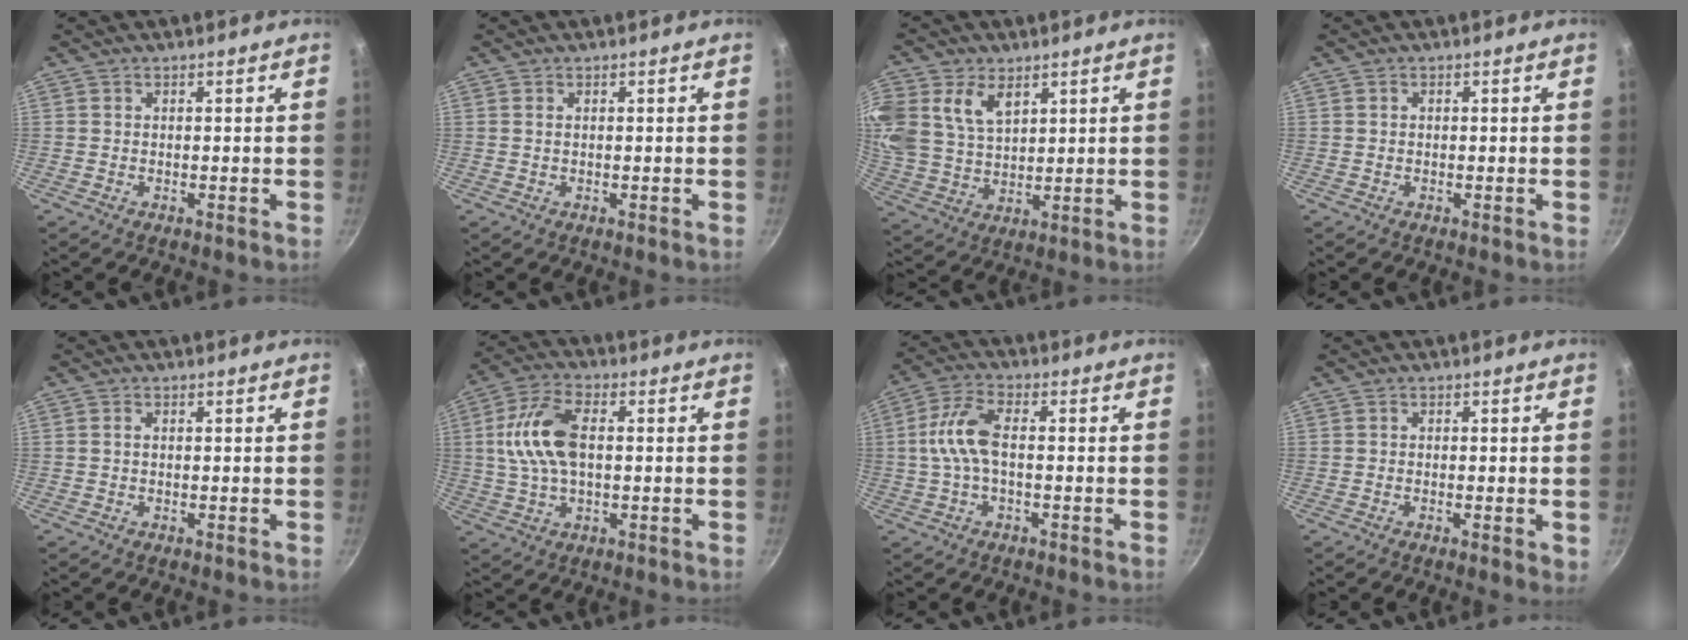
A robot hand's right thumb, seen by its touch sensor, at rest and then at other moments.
{"total": 0.6, "force": [0.2, 0.3, 0.4], "torque": [-0.008, 0.001, 0.004]}
{"total": 14.0, "force": [6.0, 9.4, 8.4], "torque": [-0.183, -0.005, 0.125]}
{"total": 0.6, "force": [0.1, 0.5, 0.3], "torque": [-0.003, 0.004, 0.002]}
{"total": 0.7, "force": [0.1, 0.5, 0.5], "torque": [-0.010, 0.003, 0.001]}
{"total": 12.0, "force": [1.2, 6.6, 10.0], "torque": [-0.195, 0.021, 0.013]}
{"total": 10.0, "force": [0.0, 5.1, 8.6], "torque": [-0.180, 0.027, -0.010]}
{"total": 2.1, "force": [-0.4, 0.5, 2.0], "torque": [-0.030, -0.006, -0.008]}